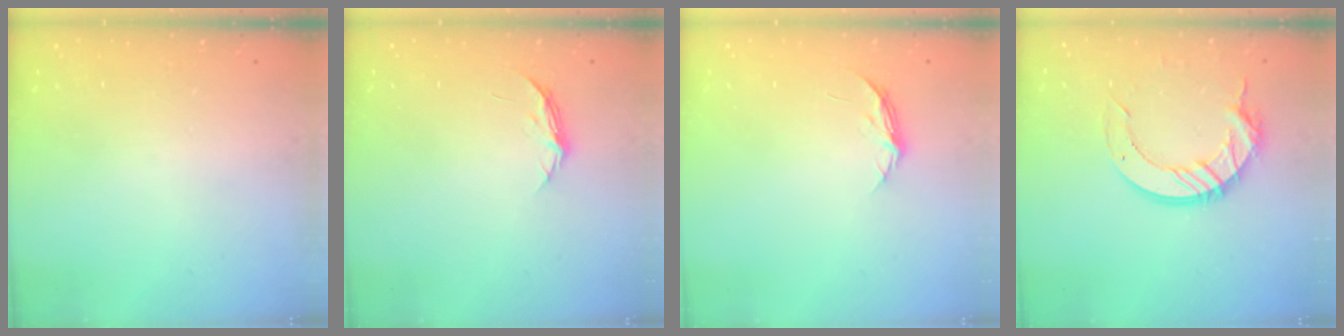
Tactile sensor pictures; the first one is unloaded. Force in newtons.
{"total": 4.5, "press": 4.5, "slide": 0.5}
{"total": 4.5, "press": 4.5, "slide": 0.5}
{"total": 12.6, "press": 12.6, "slide": 1.2}